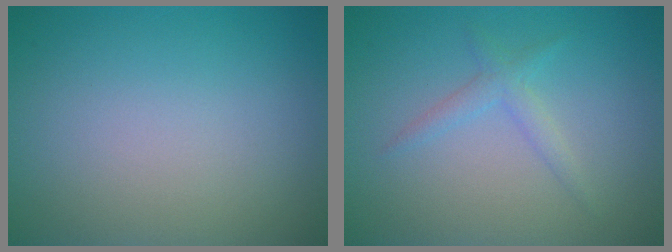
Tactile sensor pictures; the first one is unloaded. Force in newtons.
{"total": 1.6, "press": 1.6, "slide": 0.1}